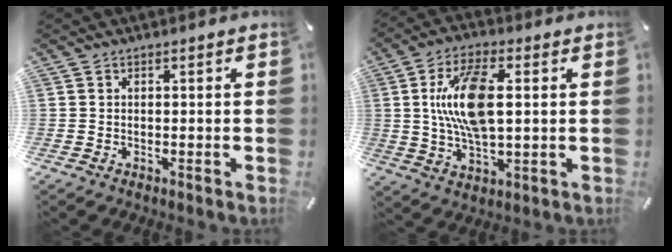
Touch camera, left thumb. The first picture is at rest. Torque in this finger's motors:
{"motor_torque": [2.01, 2.01, 1.28, -0.67, 0.41]}